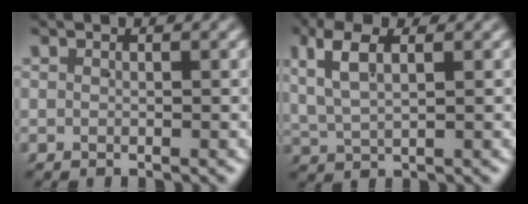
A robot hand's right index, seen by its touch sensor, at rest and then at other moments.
{"total": 4.3, "force": [2.0, 2.2, 3.1], "torque": [-0.073, 0.007, 0.038]}